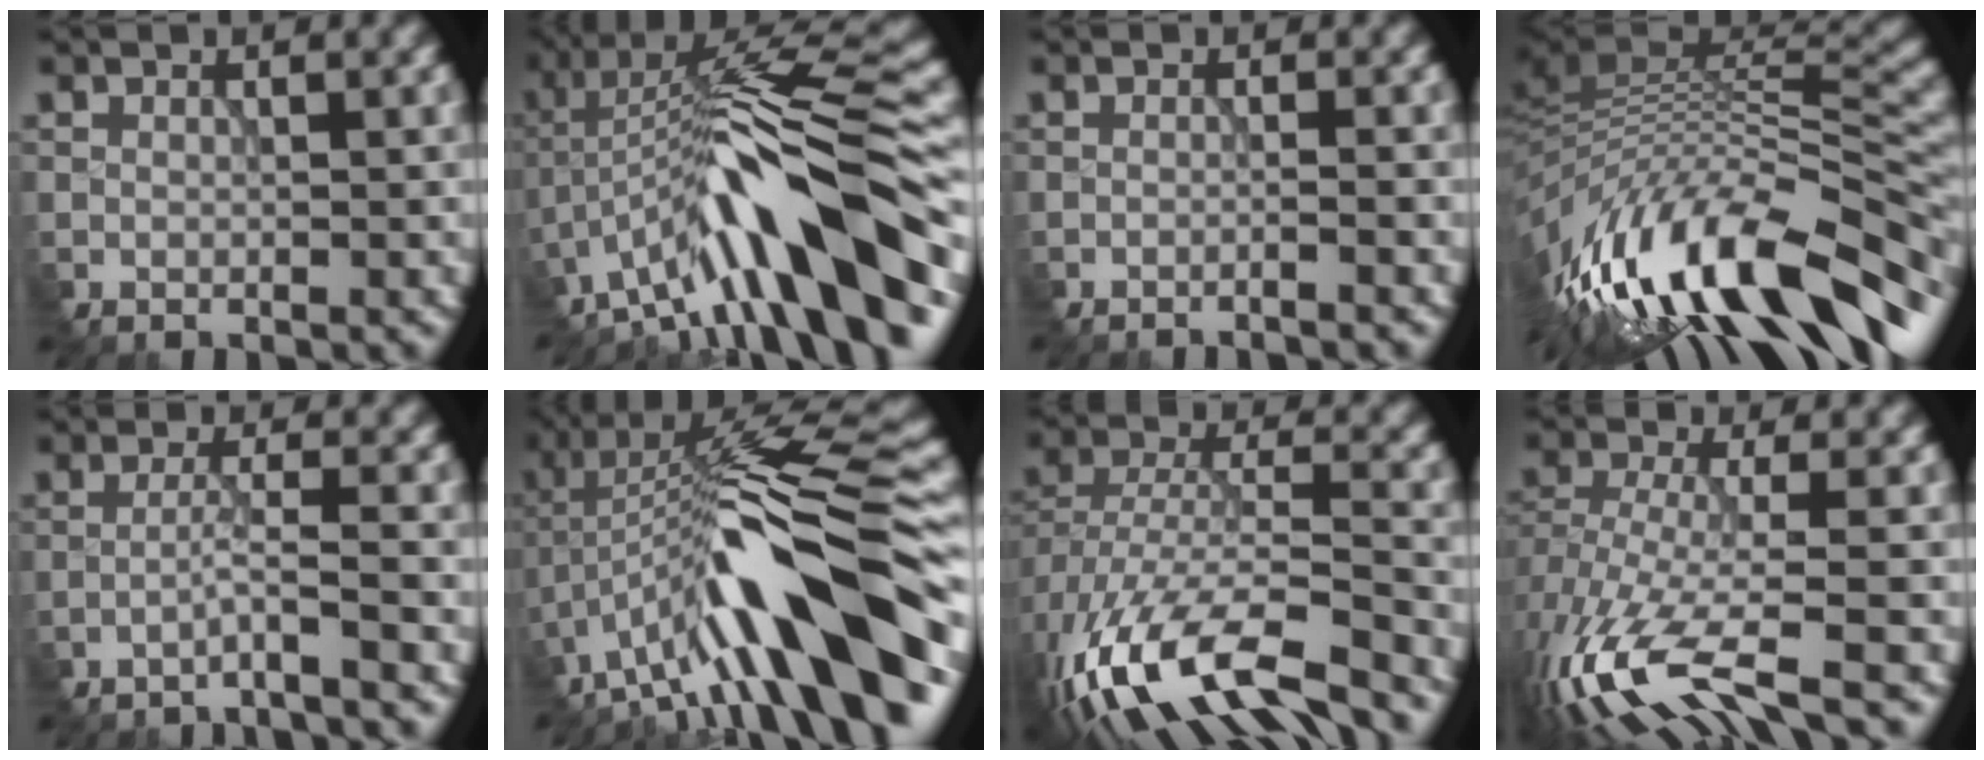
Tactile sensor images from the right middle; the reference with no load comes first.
{"total": 12.5, "force": [-6.6, 2.6, 10.3], "torque": [-0.153, 0.036, -0.099]}
{"total": 1.3, "force": [-1.0, 0.2, 0.8], "torque": [0.000, 0.003, -0.030]}
{"total": 13.7, "force": [-5.1, 5.5, 11.4], "torque": [-0.216, 0.025, -0.088]}
{"total": 2.3, "force": [-1.7, -0.4, 1.5], "torque": [-0.022, 0.011, -0.045]}
{"total": 13.7, "force": [-6.2, 2.8, 11.9], "torque": [-0.183, 0.033, -0.088]}
{"total": 13.8, "force": [-8.2, 5.6, 9.7], "torque": [-0.206, -0.006, -0.125]}
{"total": 10.2, "force": [-6.0, 3.6, 7.4], "torque": [-0.181, -0.020, -0.093]}